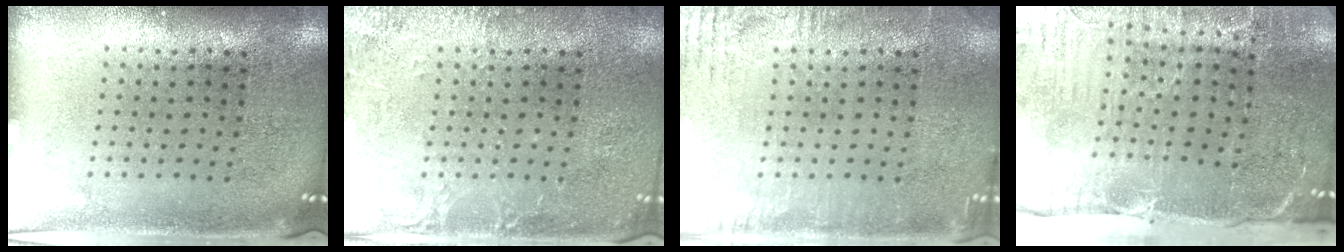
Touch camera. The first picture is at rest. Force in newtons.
{"total": 2.5, "press": 2.5, "slide": 0.3}
{"total": 3.0, "press": 3.0, "slide": 0.2}
{"total": 5.4, "press": 4.5, "slide": 3.1}